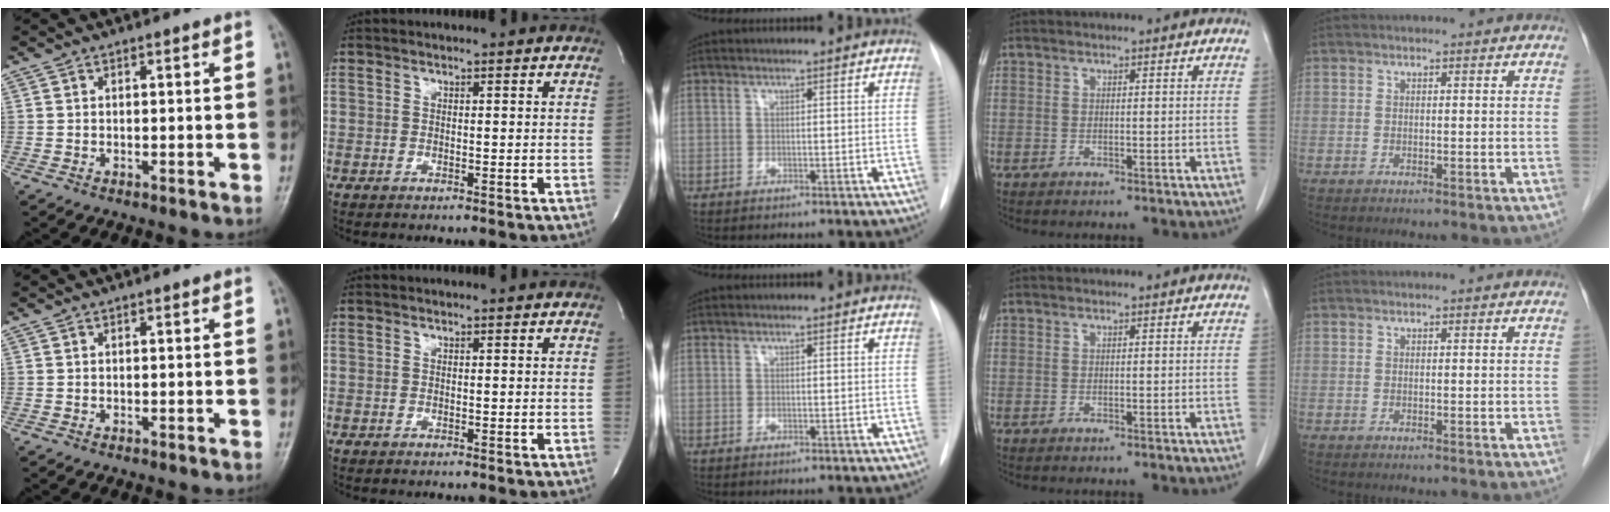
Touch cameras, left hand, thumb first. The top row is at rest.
{}